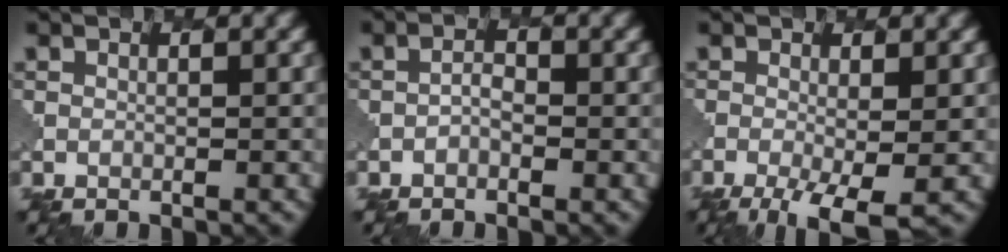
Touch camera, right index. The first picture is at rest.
{"total": 0.8, "force": [-0.4, 0.5, 0.5], "torque": [-0.011, 0.000, -0.009]}
{"total": 5.2, "force": [-2.3, 1.5, 4.4], "torque": [-0.082, -0.013, -0.038]}